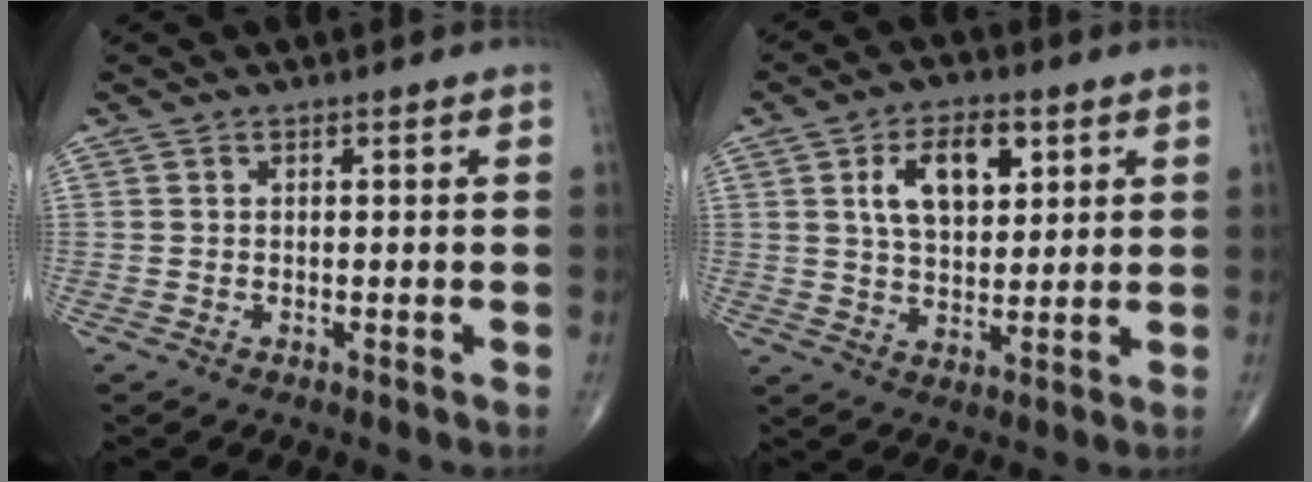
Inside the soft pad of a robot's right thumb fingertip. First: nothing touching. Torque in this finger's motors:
{"motor_torque": [0.84, 0.83, 1.00, 0.48, 0.08]}